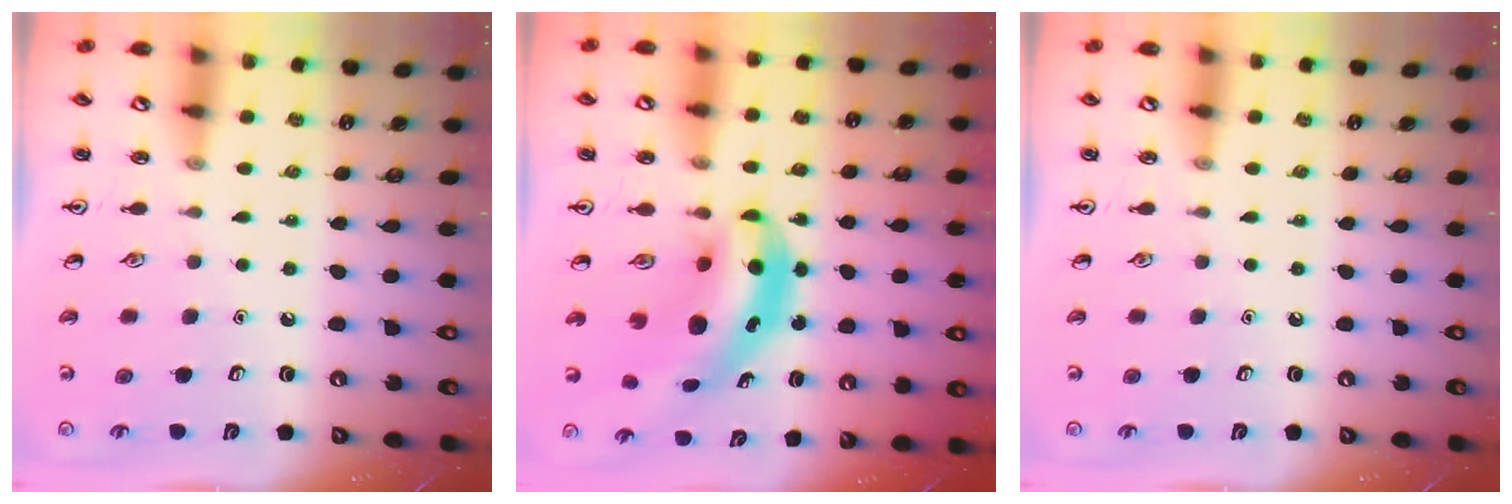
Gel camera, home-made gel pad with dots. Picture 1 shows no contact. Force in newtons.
{"total": 7.9, "press": 7.5, "slide": 2.3}
{"total": 0.0}